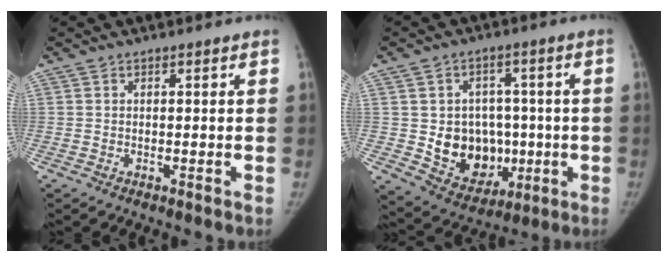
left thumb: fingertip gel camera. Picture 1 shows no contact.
{"total": 13.3, "force": [-1.4, 10.8, 7.5], "torque": [-0.062, 0.006, 0.000]}